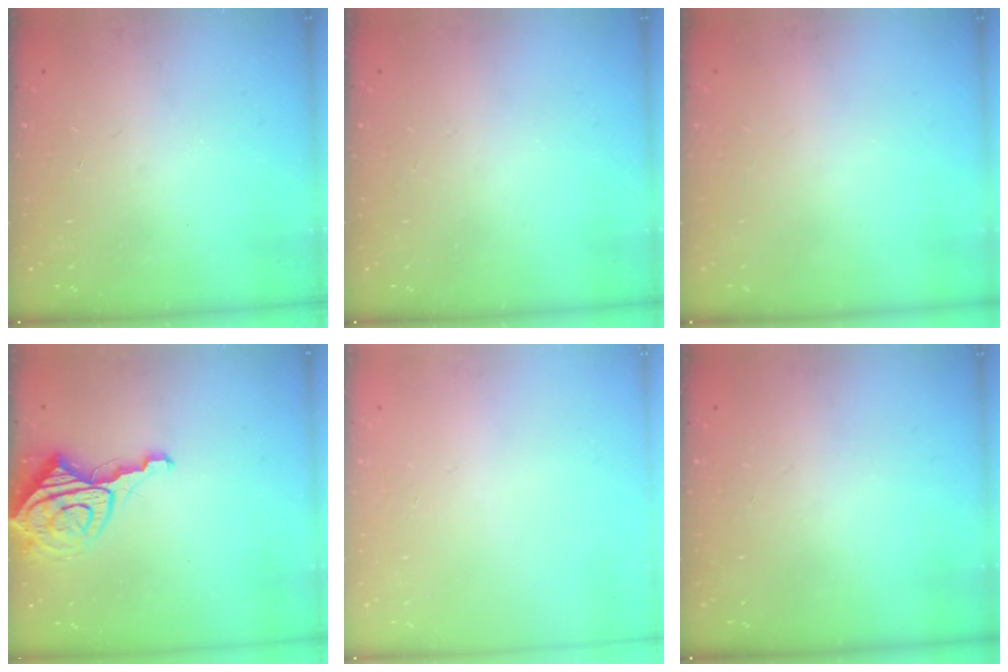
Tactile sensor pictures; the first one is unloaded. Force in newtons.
{"total": 0.0}
{"total": 0.0}
{"total": 10.4, "press": 10.3, "slide": 1.1}
{"total": 0.0}
{"total": 0.0}